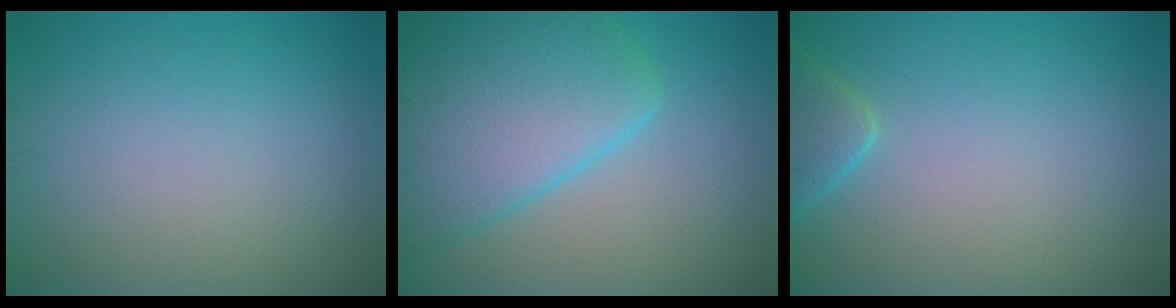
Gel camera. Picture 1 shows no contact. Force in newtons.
{"total": 8.8, "press": 8.8, "slide": 0.4}
{"total": 2.5, "press": 2.5, "slide": 0.2}